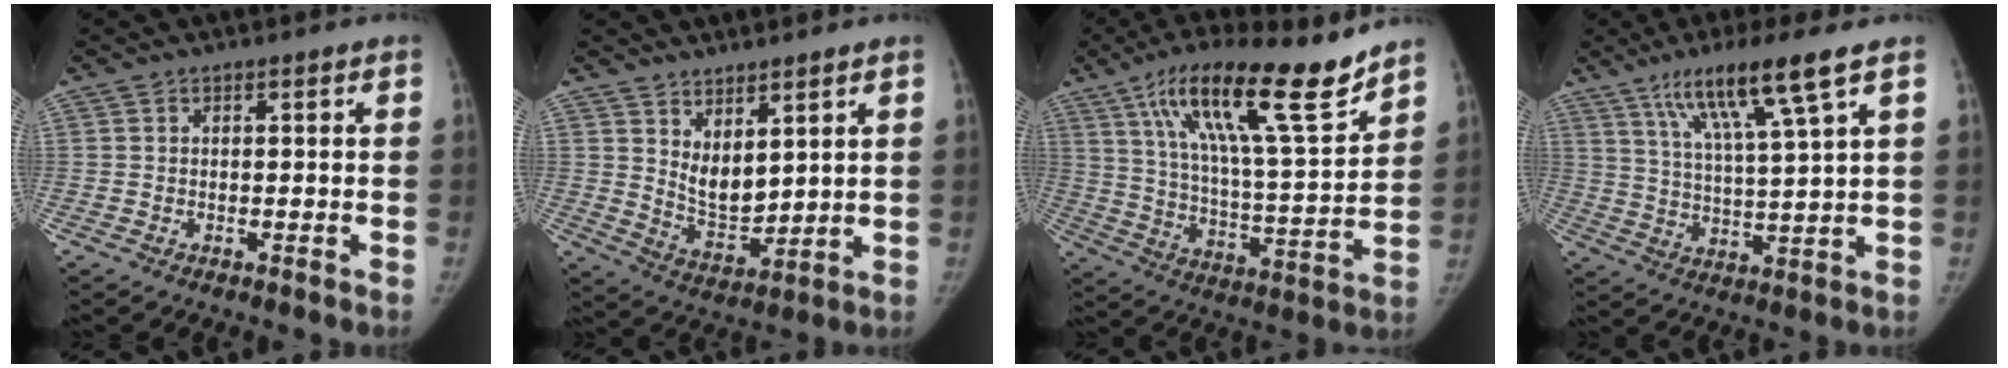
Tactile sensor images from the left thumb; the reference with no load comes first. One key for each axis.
{"total": 7.3, "fx": 4.1, "fy": 3.4, "fz": 5.0, "tx": -0.069, "ty": -0.047, "tz": 0.089}
{"total": 21.9, "fx": 14.4, "fy": 4.0, "fz": 15.9, "tx": -0.247, "ty": -0.057, "tz": 0.245}
{"total": 12.8, "fx": 7.4, "fy": 0.2, "fz": 10.4, "tx": -0.190, "ty": -0.028, "tz": 0.138}